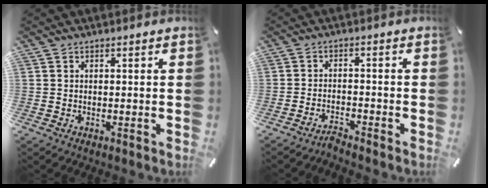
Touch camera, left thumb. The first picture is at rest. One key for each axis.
{"total": 2.8, "fx": -2.7, "fy": 0.2, "fz": 0.6, "tx": -0.014, "ty": 0.010, "tz": -0.052}